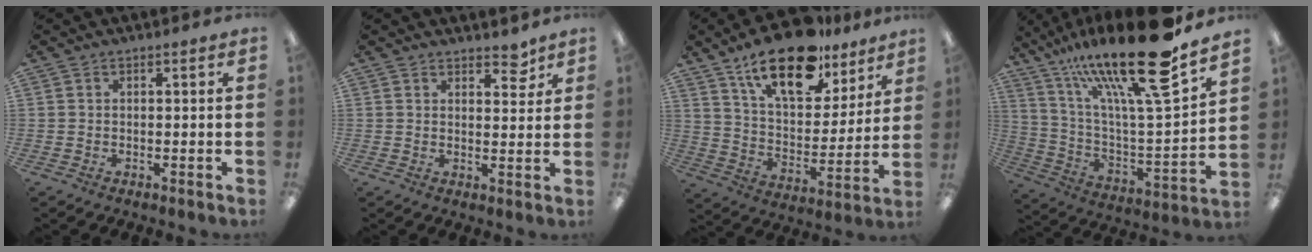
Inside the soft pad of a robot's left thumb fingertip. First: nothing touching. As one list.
[{"total": 4.2, "force": [3.5, 1.8, 1.5], "torque": [0.004, -0.026, 0.056]}, {"total": 21.3, "force": [14.7, 9.4, 12.3], "torque": [-0.203, -0.077, 0.253]}, {"total": 26.7, "force": [18.7, 5.4, 18.2], "torque": [-0.298, -0.117, 0.306]}]